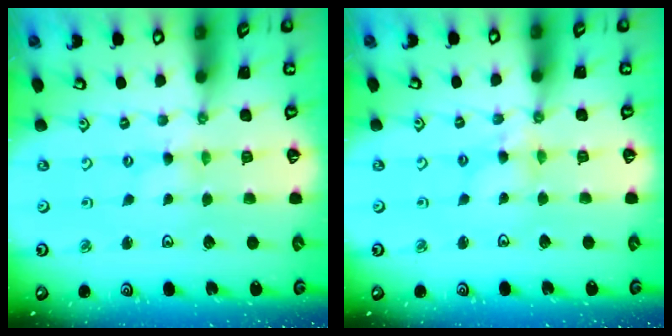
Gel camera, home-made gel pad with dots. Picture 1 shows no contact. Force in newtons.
{"total": 4.0, "press": 4.0, "slide": 0.3}